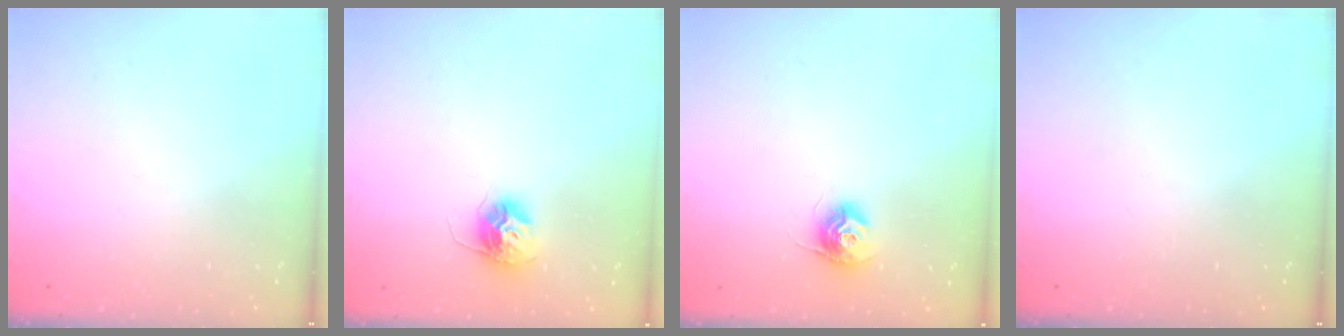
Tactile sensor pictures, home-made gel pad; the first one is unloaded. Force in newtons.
{"total": 11.4, "press": 11.4, "slide": 0.9}
{"total": 10.6, "press": 10.6, "slide": 0.7}
{"total": 0.0}